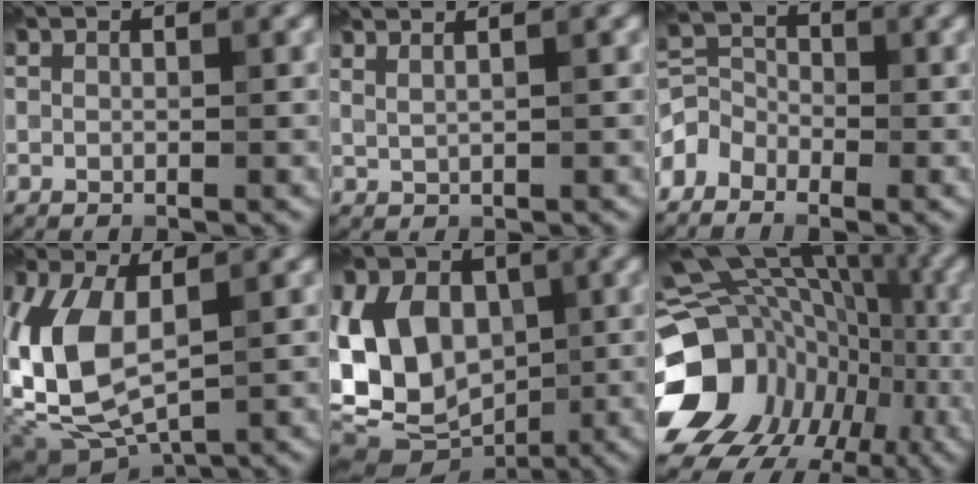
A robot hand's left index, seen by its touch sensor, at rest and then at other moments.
{"total": 2.5, "force": [1.9, 0.7, 1.4], "torque": [-0.013, 0.015, 0.017]}
{"total": 3.7, "force": [-2.8, 2.3, 0.7], "torque": [0.000, 0.012, -0.062]}
{"total": 7.7, "force": [-0.1, 4.1, 6.5], "torque": [-0.158, -0.006, -0.004]}
{"total": 14.8, "force": [-0.6, 11.7, 9.1], "torque": [-0.159, 0.049, -0.046]}
{"total": 17.1, "force": [-3.6, 13.1, 10.4], "torque": [-0.192, 0.001, -0.040]}